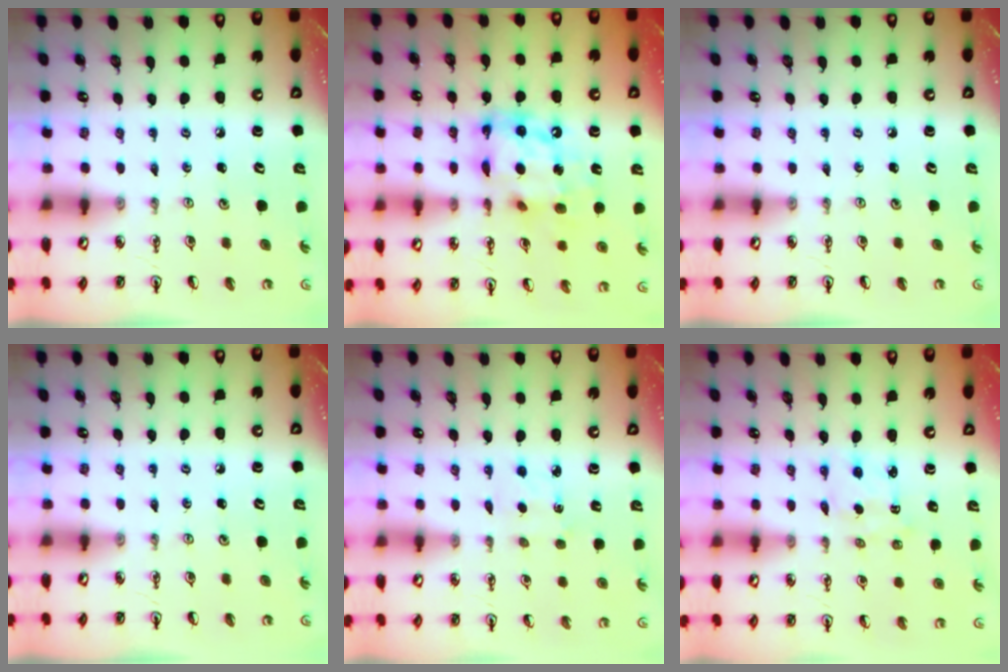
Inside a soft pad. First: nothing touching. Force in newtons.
{"total": 14.3, "press": 14.3, "slide": 1.5}
{"total": 0.0}
{"total": 0.0}
{"total": 2.7, "press": 2.6, "slide": 0.3}
{"total": 1.8, "press": 1.6, "slide": 0.6}